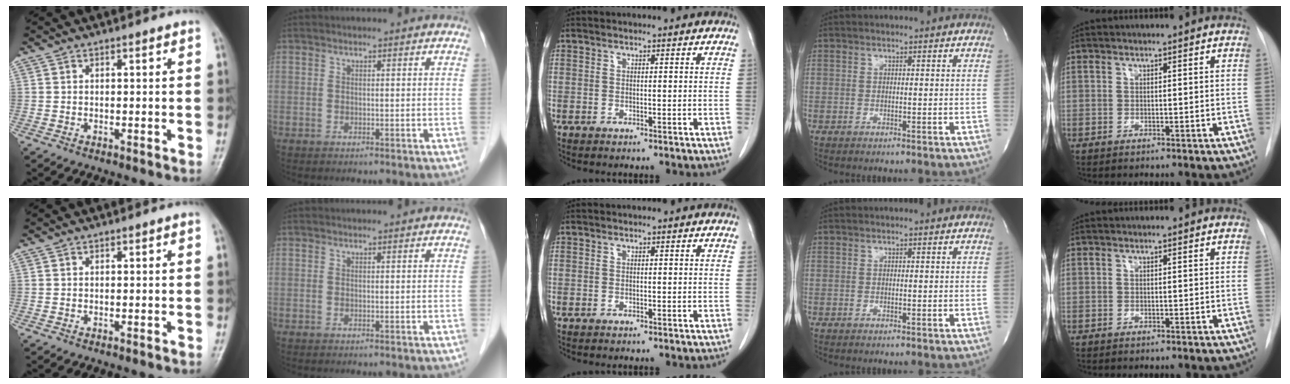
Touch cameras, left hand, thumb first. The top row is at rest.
{}